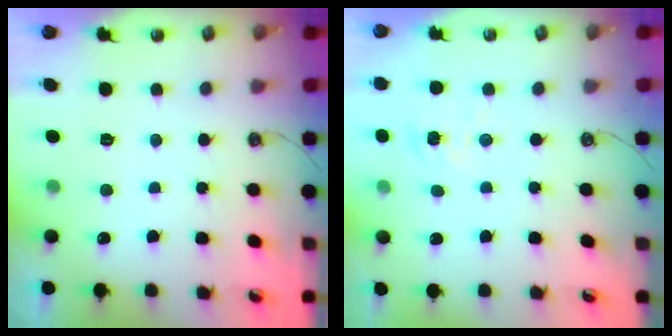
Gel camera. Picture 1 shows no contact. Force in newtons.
{"total": 1.4, "press": 1.4, "slide": 0.2}